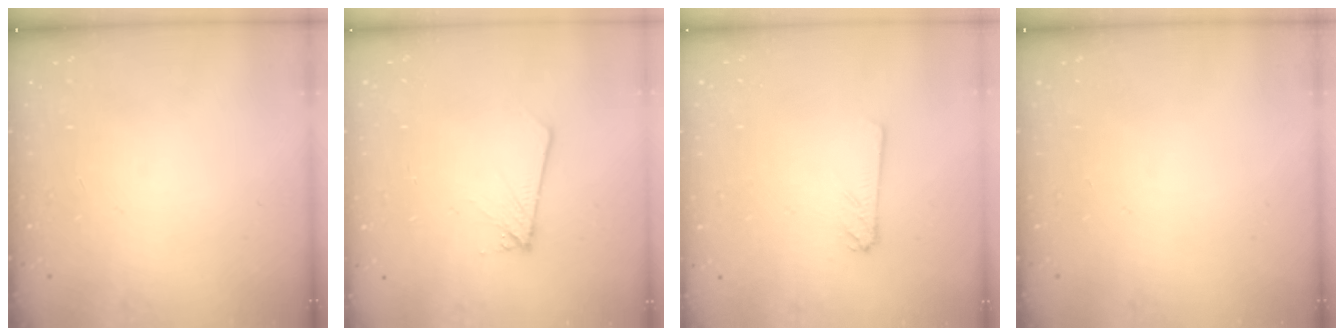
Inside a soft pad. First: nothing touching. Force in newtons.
{"total": 1.7, "press": 1.7, "slide": 0.1}
{"total": 2.4, "press": 2.4, "slide": 0.3}
{"total": 0.0}